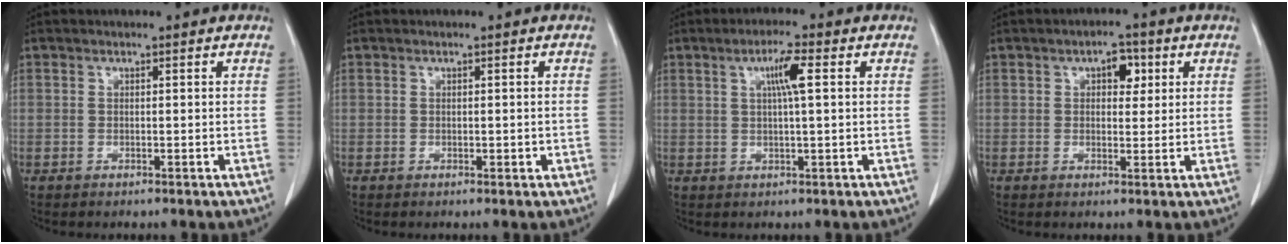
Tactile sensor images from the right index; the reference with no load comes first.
{"total": 0.8, "force": [-0.1, 0.5, 0.6], "torque": [-0.009, 0.002, 0.002]}
{"total": 4.5, "force": [1.4, 0.2, 4.3], "torque": [-0.078, 0.005, 0.023]}
{"total": 3.7, "force": [1.4, 2.0, 2.8], "torque": [-0.040, 0.011, 0.019]}